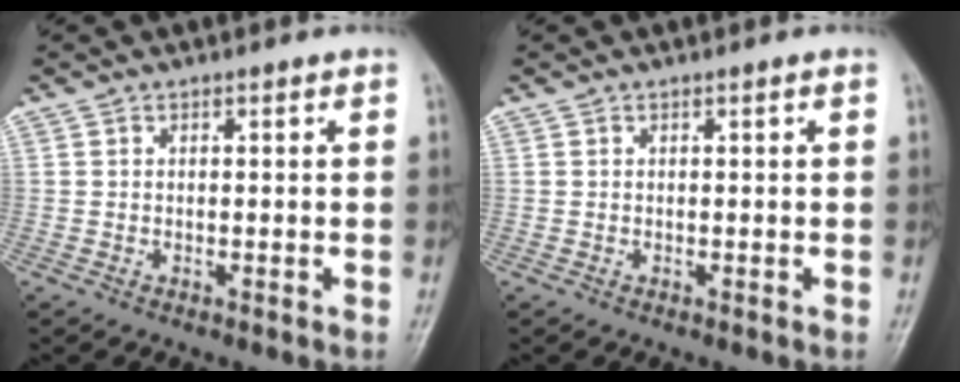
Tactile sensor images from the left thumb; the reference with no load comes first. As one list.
[{"total": 0.0}]